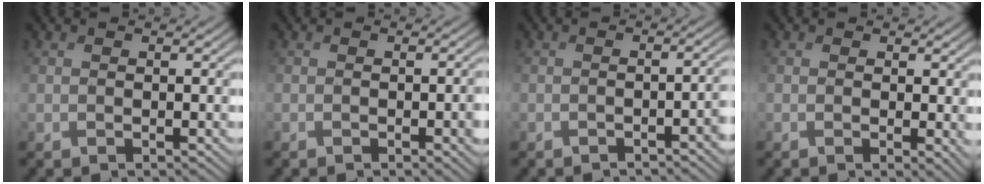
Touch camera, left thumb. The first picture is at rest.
{"total": 2.0, "force": [-0.4, 0.4, 1.9], "torque": [-0.024, 0.001, -0.005]}
{"total": 2.5, "force": [-1.3, 0.5, 2.1], "torque": [-0.023, 0.006, -0.025]}
{"total": 1.6, "force": [0.7, 0.5, 1.3], "torque": [-0.019, -0.006, 0.011]}